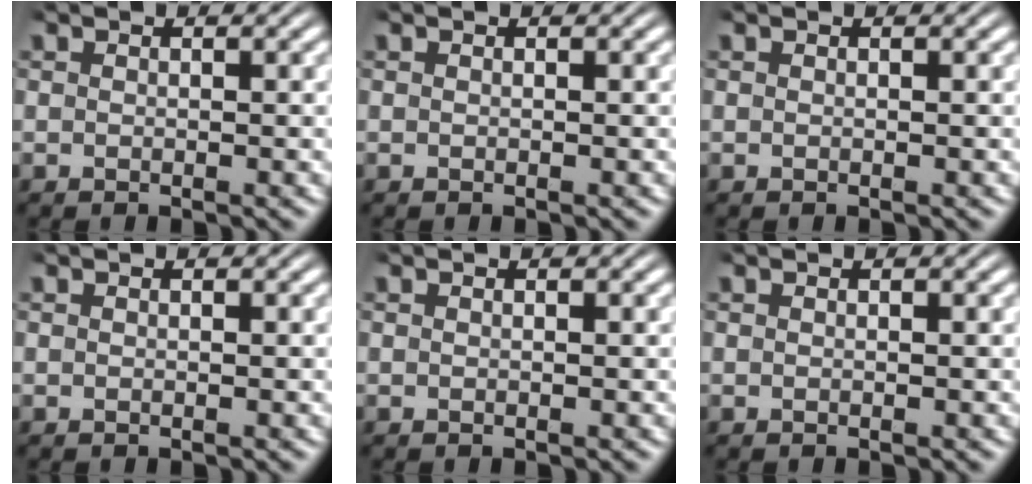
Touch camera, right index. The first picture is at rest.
{"total": 0.0}
{"total": 0.0}
{"total": 0.0}
{"total": 0.0}
{"total": 0.0}